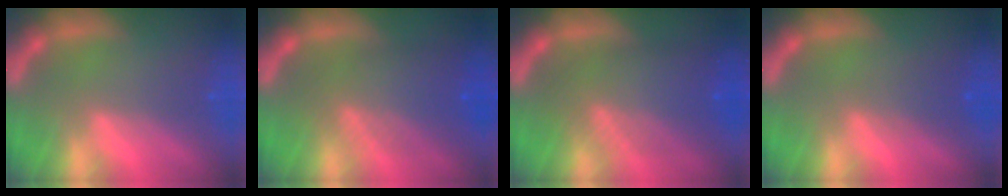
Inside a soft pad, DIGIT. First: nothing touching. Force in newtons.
{"total": 7.1}
{"total": 8.0}
{"total": 1.9}